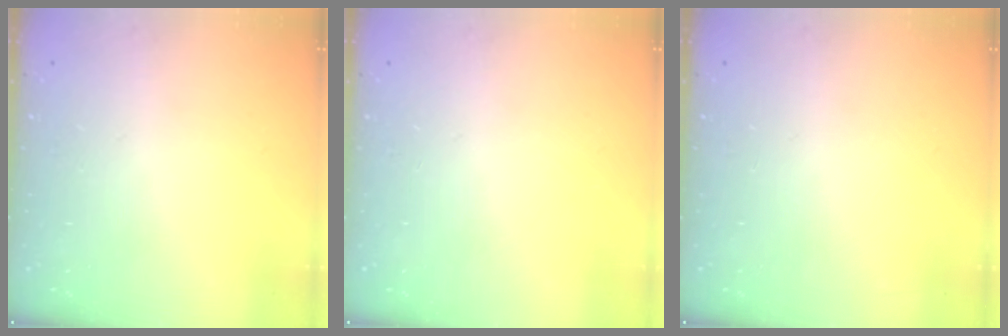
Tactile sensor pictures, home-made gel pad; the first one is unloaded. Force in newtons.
{"total": 0.0}
{"total": 0.0}